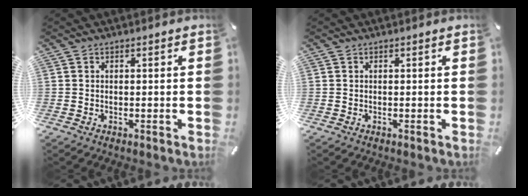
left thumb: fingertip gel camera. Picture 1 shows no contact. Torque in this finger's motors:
{"motor_torque": [-0.01, -0.01, 0.02, 0.02, 0.00]}